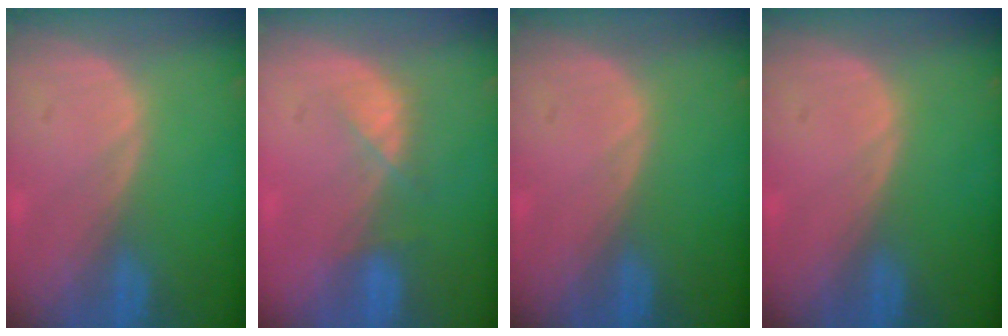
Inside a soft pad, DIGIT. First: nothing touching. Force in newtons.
{"total": 2.9, "press": 2.9, "slide": 0.7}
{"total": 0.0}
{"total": 0.0}